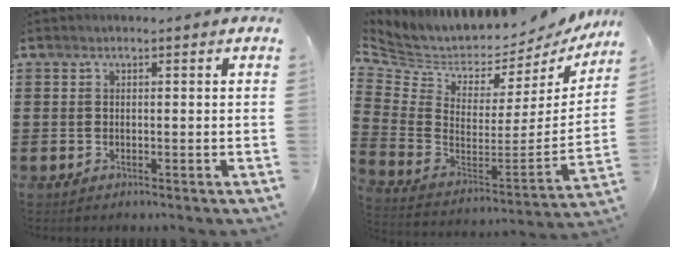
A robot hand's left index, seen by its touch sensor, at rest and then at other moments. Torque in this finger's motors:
{"motor_torque": [-0.54, 0.57, 0.04, 0.00]}